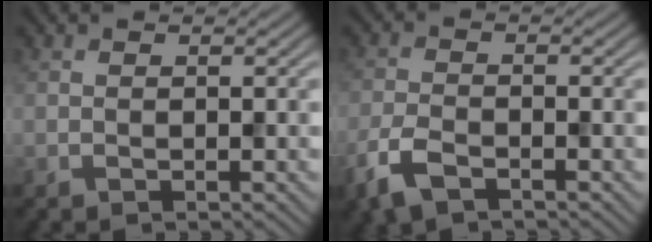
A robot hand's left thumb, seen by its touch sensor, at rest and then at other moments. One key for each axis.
{"total": 4.6, "fx": -3.0, "fy": 1.8, "fz": 2.9, "tx": -0.071, "ty": -0.011, "tz": -0.070}